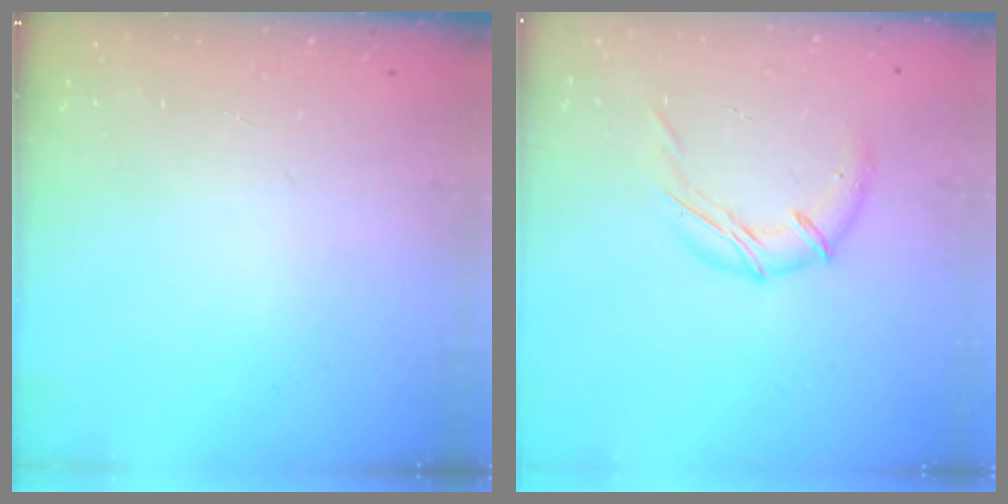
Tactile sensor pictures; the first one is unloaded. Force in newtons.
{"total": 10.7, "press": 10.6, "slide": 1.5}